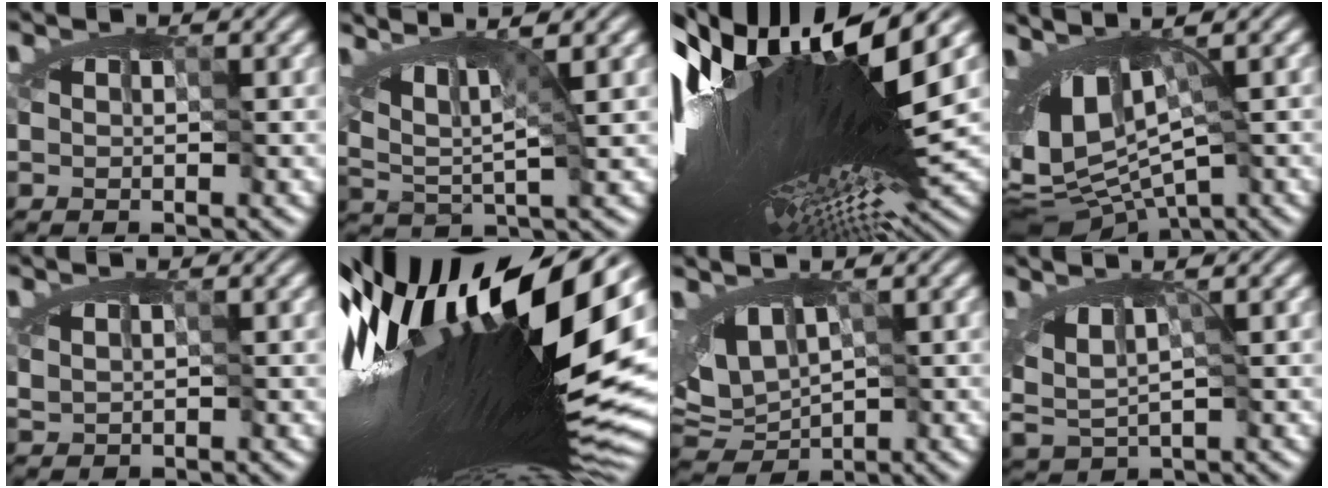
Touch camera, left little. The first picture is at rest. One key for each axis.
{"total": 3.6, "fx": 1.7, "fy": 0.8, "fz": 3.1, "tx": -0.053, "ty": -0.002, "tz": 0.029}
{"total": 18.3, "fx": 3.3, "fy": 3.1, "fz": 17.7, "tx": -0.312, "ty": -0.012, "tz": 0.071}
{"total": 11.1, "fx": -0.3, "fy": 5.5, "fz": 9.6, "tx": -0.156, "ty": -0.003, "tz": 0.020}
{"total": 0.8, "fx": 0.3, "fy": 0.5, "fz": 0.6, "tx": -0.021, "ty": -0.002, "tz": 0.011}
{"total": 18.6, "fx": 2.3, "fy": 4.9, "fz": 17.8, "tx": -0.316, "ty": -0.011, "tz": 0.037}
{"total": 3.6, "fx": 0.3, "fy": 2.0, "fz": 3.0, "tx": -0.045, "ty": -0.011, "tz": 0.011}
{"total": 2.0, "fx": 0.0, "fy": 1.1, "fz": 1.7, "tx": -0.025, "ty": 0.000, "tz": 0.010}